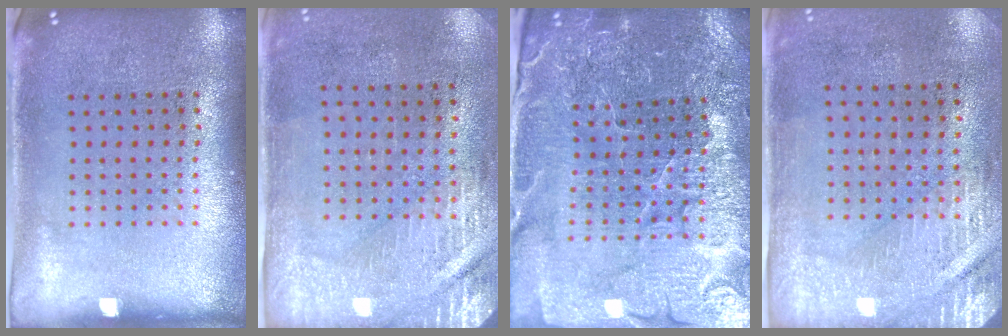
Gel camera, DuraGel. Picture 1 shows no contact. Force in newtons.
{"total": 2.9, "press": 2.5, "slide": 1.5}
{"total": 4.2, "press": 4.1, "slide": 0.8}
{"total": 2.9, "press": 2.5, "slide": 1.4}